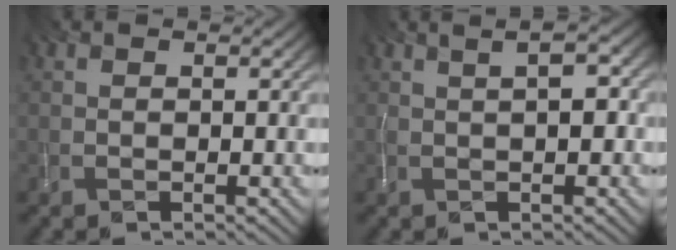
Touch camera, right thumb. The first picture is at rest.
{"total": 3.6, "force": [1.1, 1.0, 3.2], "torque": [-0.049, 0.014, 0.013]}